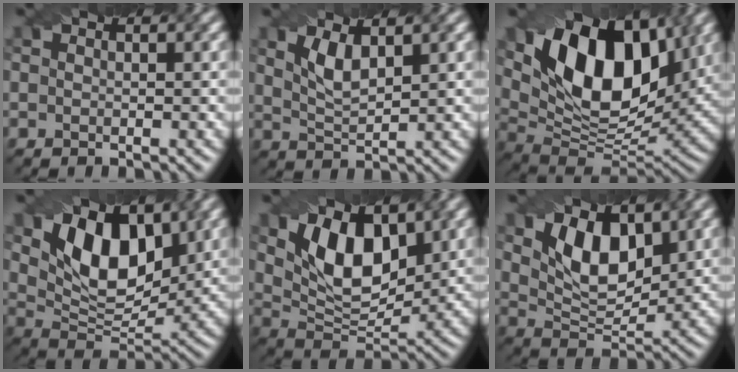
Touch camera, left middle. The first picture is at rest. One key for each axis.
{"total": 2.8, "fx": 1.5, "fy": 1.0, "fz": 2.2, "tx": -0.050, "ty": -0.005, "tz": 0.033}
{"total": 14.0, "fx": 5.1, "fy": 7.8, "fz": 10.5, "tx": -0.172, "ty": 0.007, "tz": 0.085}
{"total": 8.8, "fx": 3.3, "fy": 5.1, "fz": 6.4, "tx": -0.119, "ty": -0.009, "tz": 0.055}
{"total": 7.7, "fx": 3.0, "fy": 4.2, "fz": 5.7, "tx": -0.106, "ty": -0.007, "tz": 0.054}
{"total": 6.2, "fx": 2.5, "fy": 3.4, "fz": 4.5, "tx": -0.086, "ty": -0.009, "tz": 0.044}